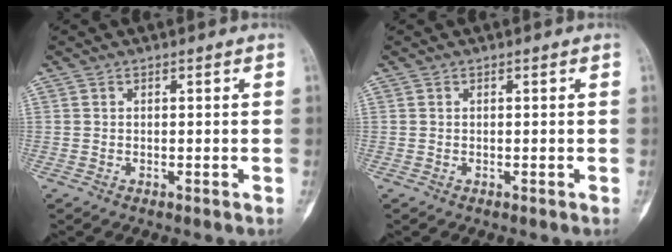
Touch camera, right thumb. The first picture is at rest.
{"total": 0.0}